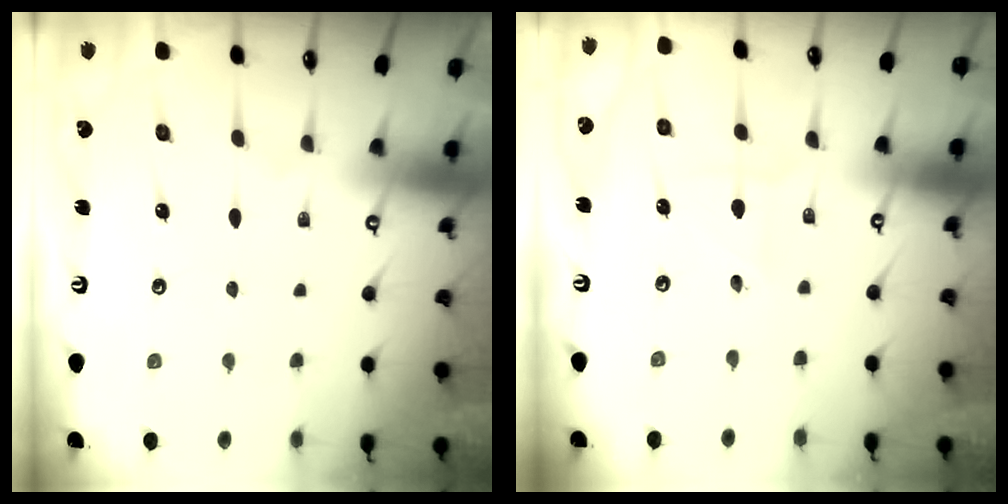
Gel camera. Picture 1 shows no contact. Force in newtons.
{"total": 2.2, "press": 2.1, "slide": 0.8}